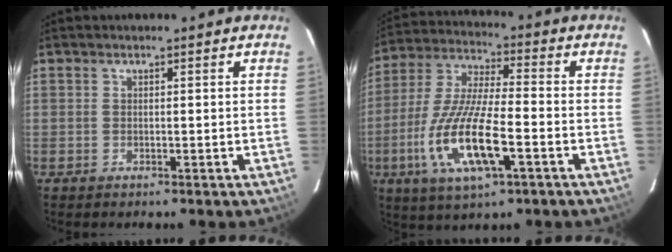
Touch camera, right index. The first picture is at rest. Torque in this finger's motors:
{"motor_torque": [1.22, -0.92, 1.05, 0.21]}